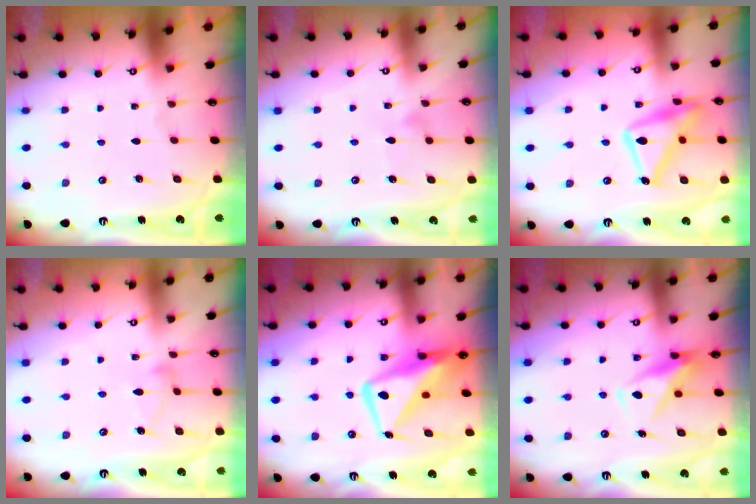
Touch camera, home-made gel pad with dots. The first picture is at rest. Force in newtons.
{"total": 6.6, "press": 6.5, "slide": 0.4}
{"total": 17.2, "press": 17.2, "slide": 1.1}
{"total": 7.5, "press": 7.5, "slide": 0.3}
{"total": 14.7, "press": 14.6, "slide": 1.8}
{"total": 8.5, "press": 8.5, "slide": 0.8}